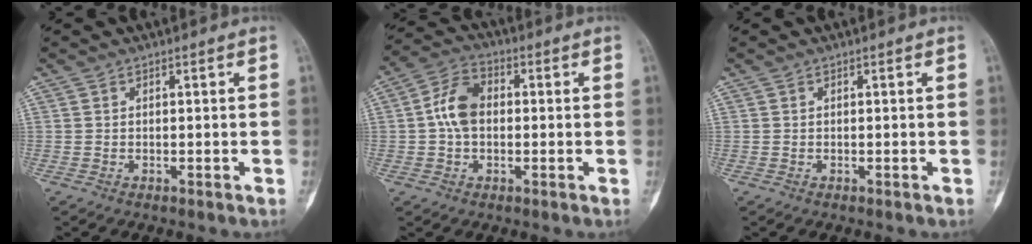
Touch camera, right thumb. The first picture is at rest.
{"total": 7.9, "force": [0.1, 5.4, 5.7], "torque": [-0.101, 0.023, -0.007]}
{"total": 0.0}